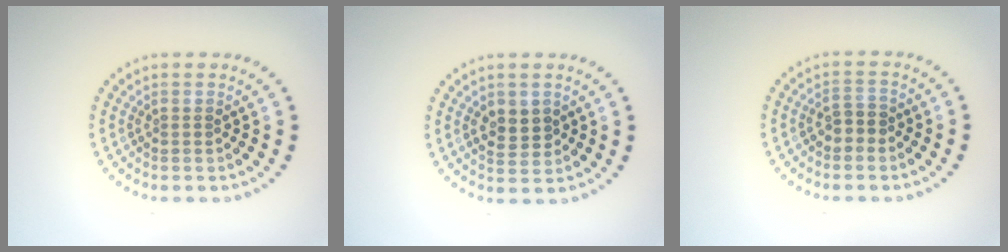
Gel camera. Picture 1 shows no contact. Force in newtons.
{"total": 2.4, "press": 2.4, "slide": 0.3}
{"total": 1.8, "press": 1.7, "slide": 0.5}